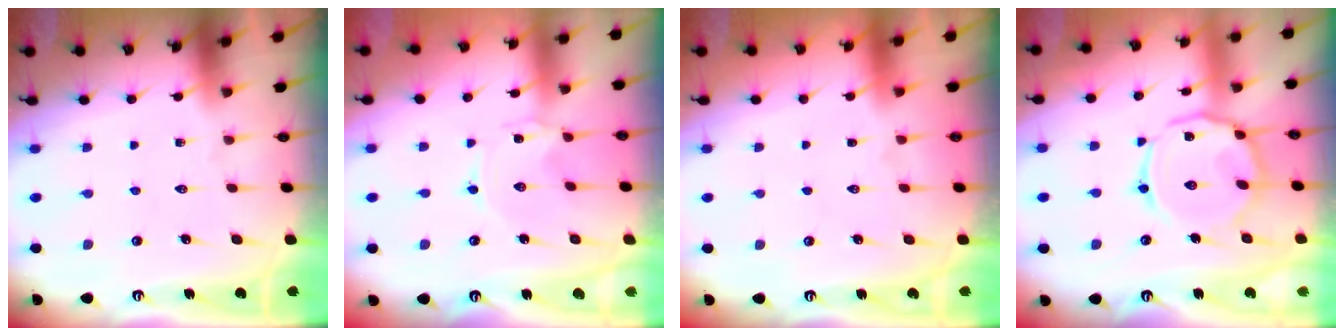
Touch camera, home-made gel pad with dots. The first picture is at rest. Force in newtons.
{"total": 0.0}
{"total": 1.5, "press": 1.5, "slide": 0.1}
{"total": 12.6, "press": 12.6, "slide": 1.0}